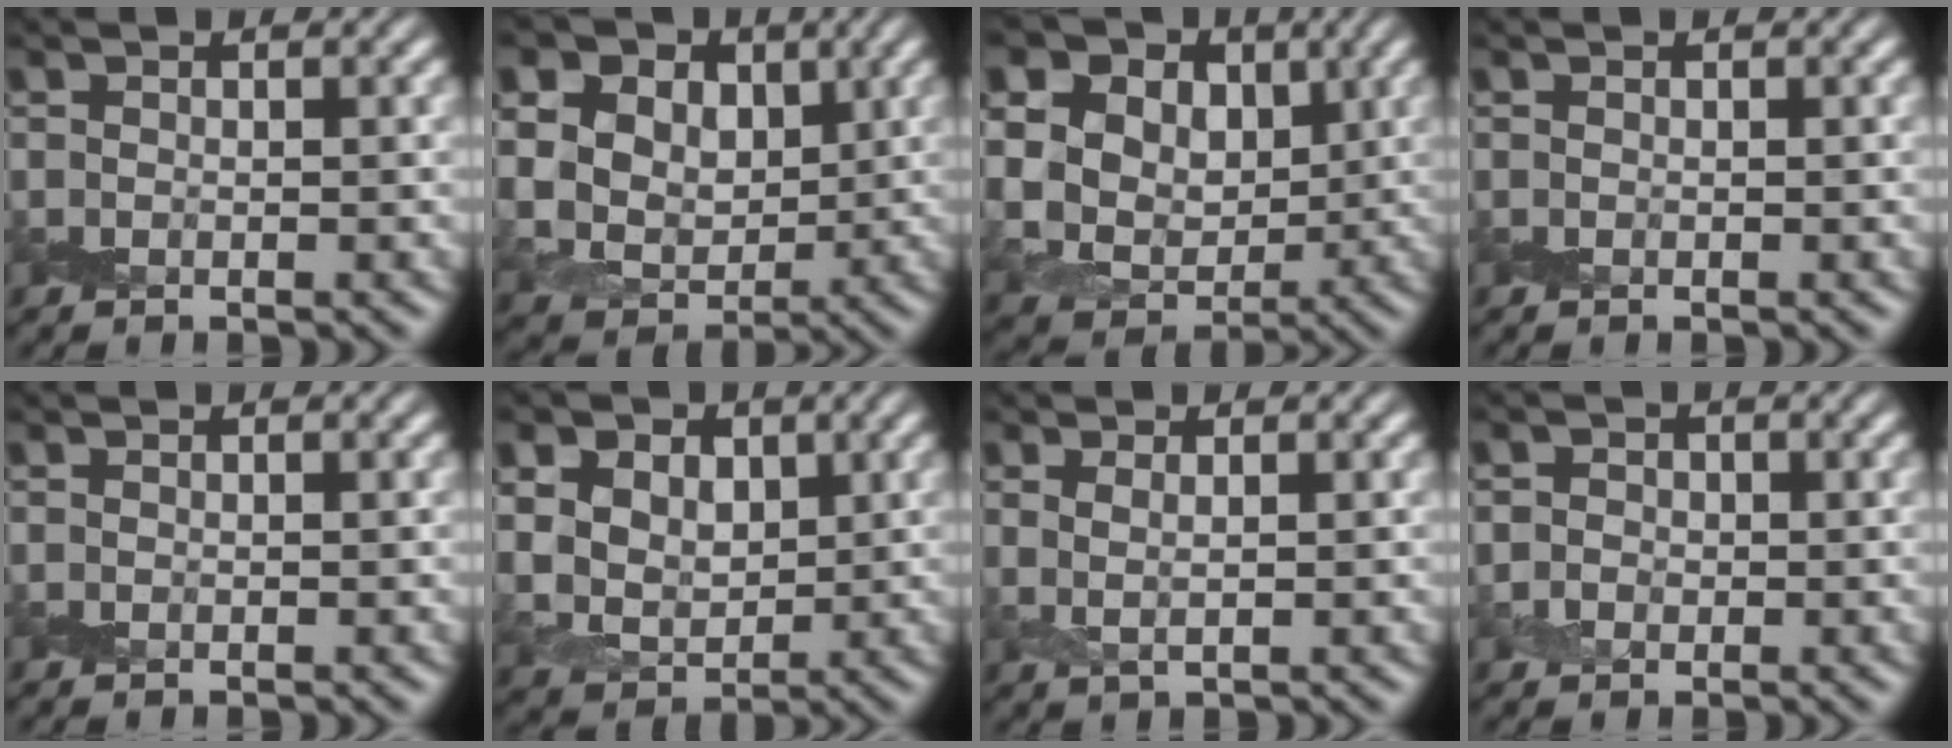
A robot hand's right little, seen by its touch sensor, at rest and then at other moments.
{"total": 16.2, "force": [6.9, 12.5, 7.6], "torque": [-0.181, 0.028, 0.124]}
{"total": 18.3, "force": [7.4, 14.4, 8.4], "torque": [-0.196, 0.024, 0.126]}
{"total": 0.0}
{"total": 0.0}
{"total": 10.3, "force": [3.8, 7.7, 5.6], "torque": [-0.097, 0.027, 0.048]}
{"total": 1.3, "force": [0.5, 0.4, 1.1], "torque": [-0.022, -0.005, 0.012]}
{"total": 1.5, "force": [-0.2, 1.4, 0.5], "torque": [0.004, 0.001, -0.008]}